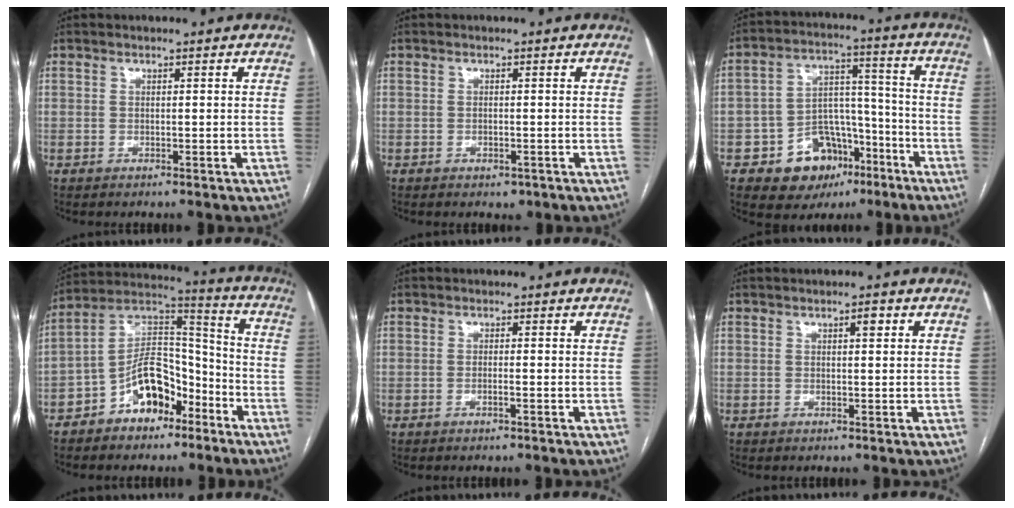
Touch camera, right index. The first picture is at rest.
{"total": 1.4, "force": [-0.8, 0.8, 0.8], "torque": [-0.010, 0.000, -0.003]}
{"total": 12.4, "force": [-6.7, 8.7, 5.8], "torque": [-0.077, 0.040, -0.095]}
{"total": 11.8, "force": [-6.5, 6.6, 7.3], "torque": [-0.138, 0.034, -0.111]}
{"total": 0.8, "force": [-0.5, -0.3, 0.6], "torque": [-0.013, 0.002, -0.009]}
{"total": 1.4, "force": [0.6, 0.3, 1.2], "torque": [-0.018, 0.002, 0.007]}